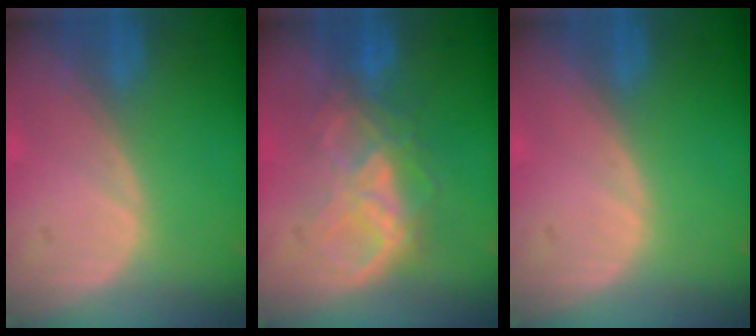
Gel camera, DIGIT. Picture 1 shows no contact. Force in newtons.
{"total": 6.3, "press": 6.3, "slide": 0.7}
{"total": 0.0}